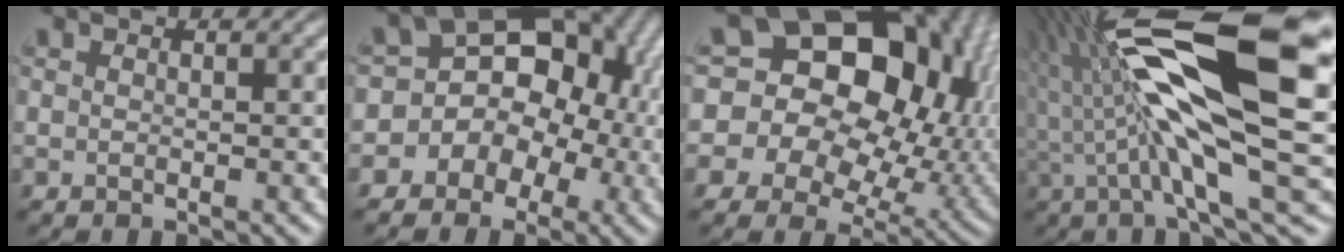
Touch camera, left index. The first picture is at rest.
{"total": 11.6, "force": [-0.9, 10.1, 5.7], "torque": [-0.053, 0.051, -0.054]}
{"total": 19.4, "force": [4.3, 15.2, 11.3], "torque": [-0.173, 0.041, 0.062]}
{"total": 15.9, "force": [1.5, 4.4, 15.2], "torque": [-0.273, 0.012, 0.027]}